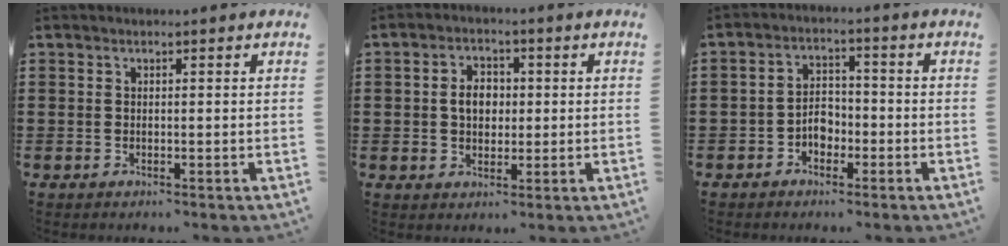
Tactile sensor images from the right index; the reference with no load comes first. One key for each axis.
{"total": 4.0, "fx": 0.2, "fy": 2.9, "fz": 2.7, "tx": -0.052, "ty": 0.009, "tz": -0.002}
{"total": 3.4, "fx": -1.7, "fy": 2.4, "fz": 1.7, "tx": -0.038, "ty": 0.007, "tz": -0.035}